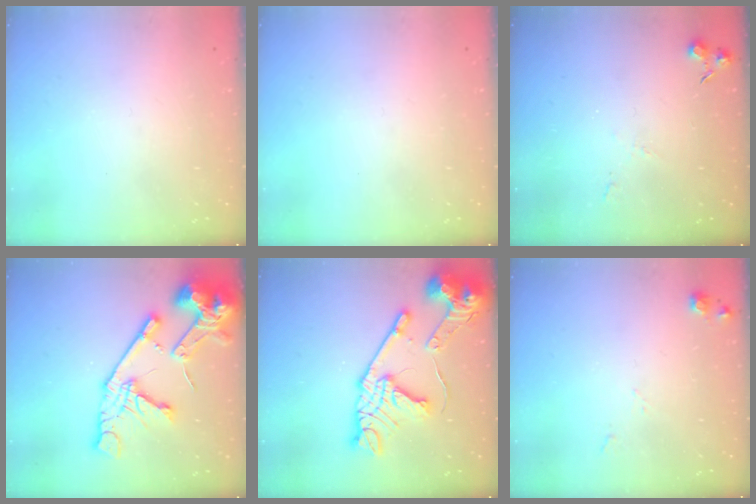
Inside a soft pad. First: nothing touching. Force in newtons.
{"total": 0.0}
{"total": 4.5, "press": 4.4, "slide": 0.8}
{"total": 21.1, "press": 21.0, "slide": 2.3}
{"total": 19.4, "press": 19.4, "slide": 1.8}
{"total": 6.6, "press": 6.5, "slide": 1.1}